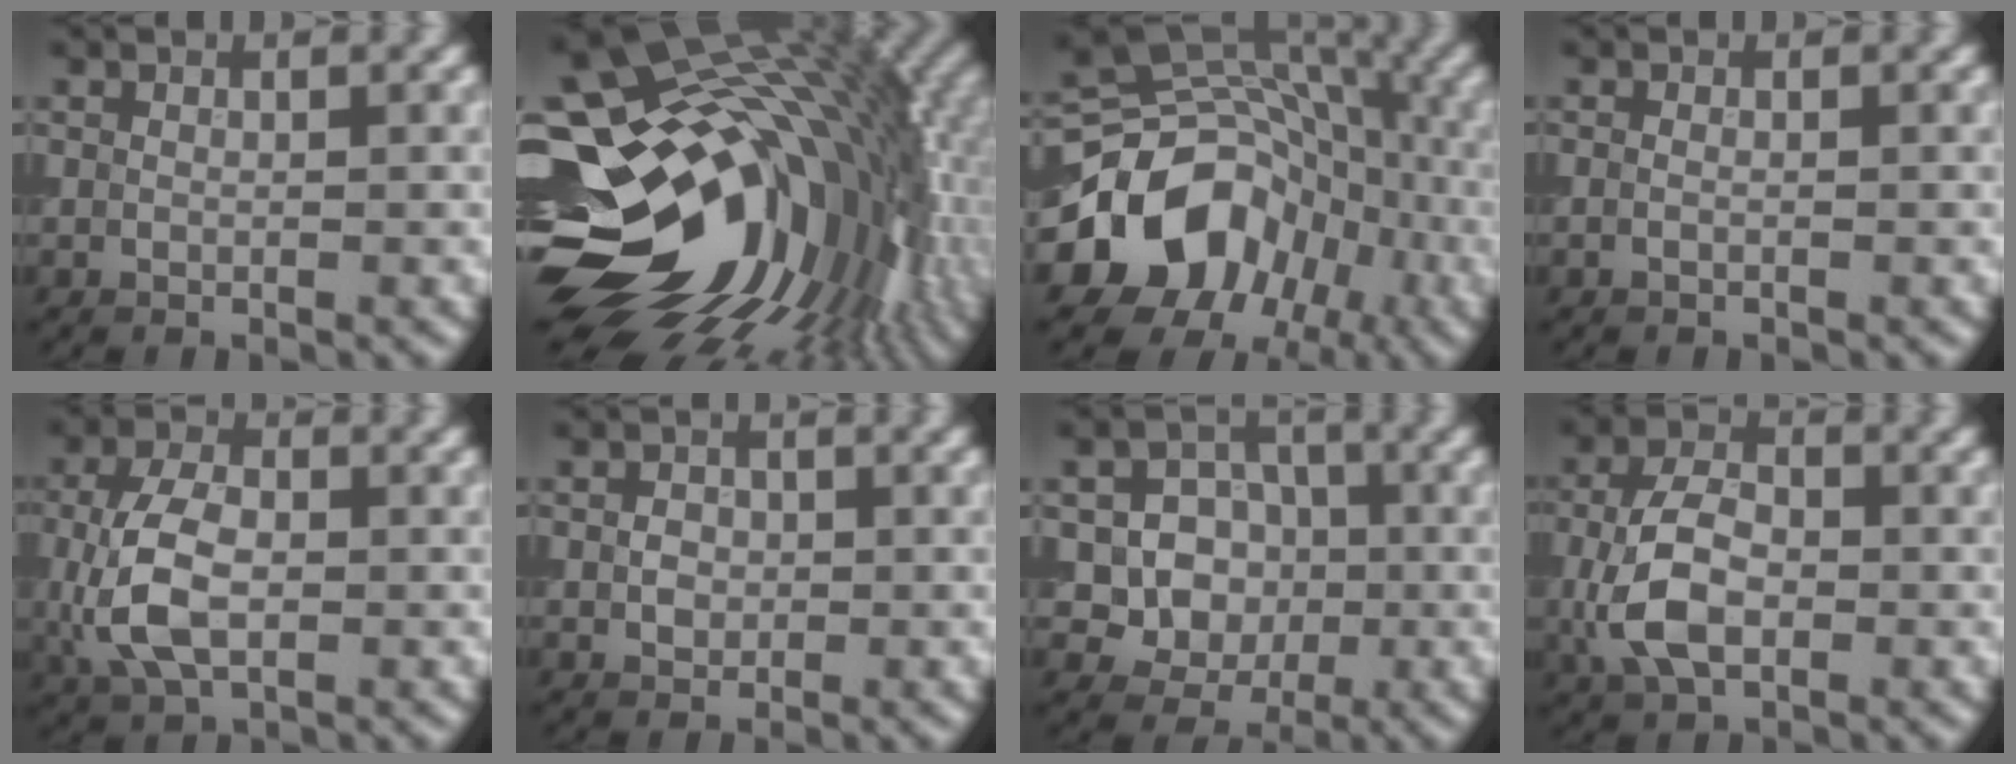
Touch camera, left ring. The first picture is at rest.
{"total": 19.5, "force": [-0.1, 12.6, 14.9], "torque": [-0.229, -0.027, 0.016]}
{"total": 15.2, "force": [-5.4, 12.5, 6.8], "torque": [-0.116, -0.009, -0.113]}
{"total": 0.6, "force": [-0.1, 0.3, 0.5], "torque": [-0.008, -0.008, -0.011]}
{"total": 6.1, "force": [-0.5, 3.6, 4.8], "torque": [-0.111, -0.004, -0.011]}
{"total": 1.6, "force": [0.0, 1.4, 0.9], "torque": [-0.016, 0.000, -0.005]}
{"total": 7.3, "force": [-0.4, 6.6, 3.1], "torque": [-0.039, 0.008, -0.032]}
{"total": 5.9, "force": [-1.1, 3.6, 4.5], "torque": [-0.101, -0.003, -0.024]}